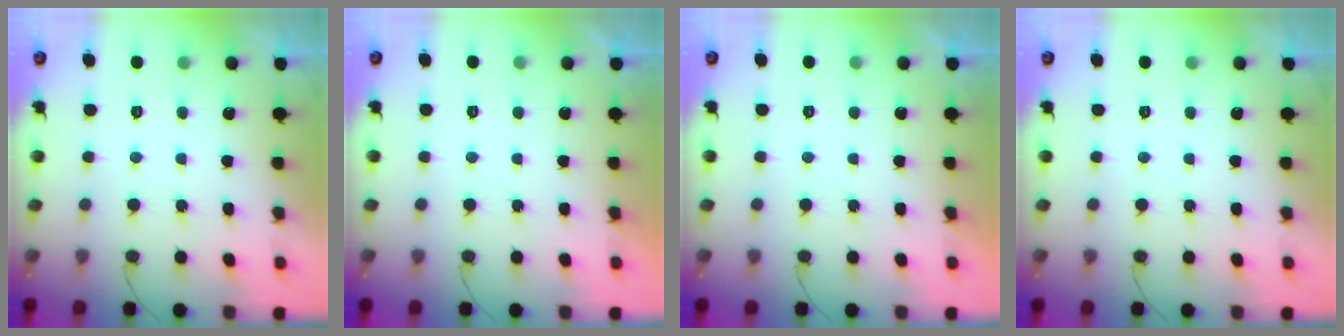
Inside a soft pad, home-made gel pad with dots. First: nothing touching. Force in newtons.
{"total": 1.8, "press": 1.7, "slide": 0.1}
{"total": 1.8, "press": 1.7, "slide": 0.1}
{"total": 0.0}